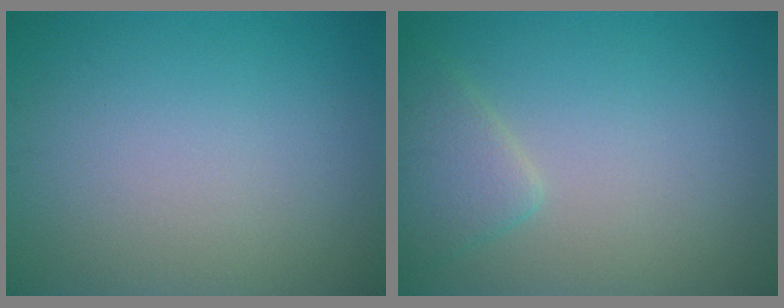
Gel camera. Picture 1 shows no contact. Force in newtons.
{"total": 2.5, "press": 2.5, "slide": 0.2}